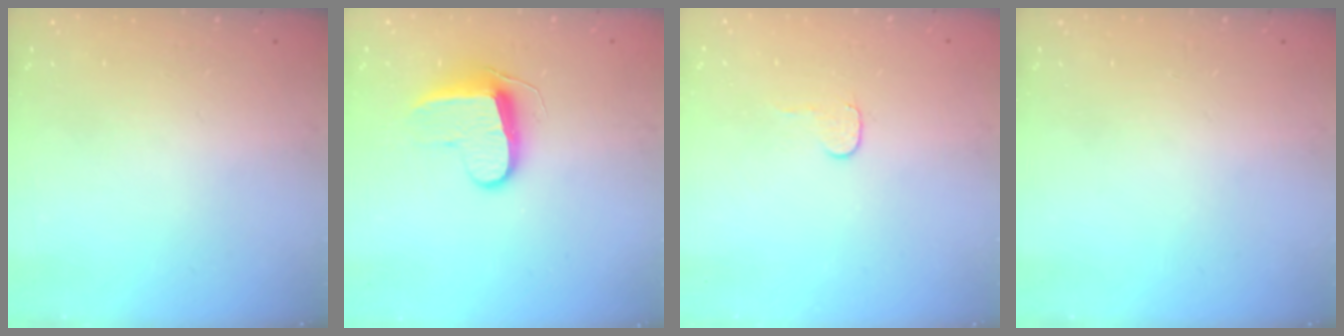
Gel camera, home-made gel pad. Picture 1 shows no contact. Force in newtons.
{"total": 9.4, "press": 9.4, "slide": 0.5}
{"total": 4.0, "press": 4.0, "slide": 0.5}
{"total": 0.0}